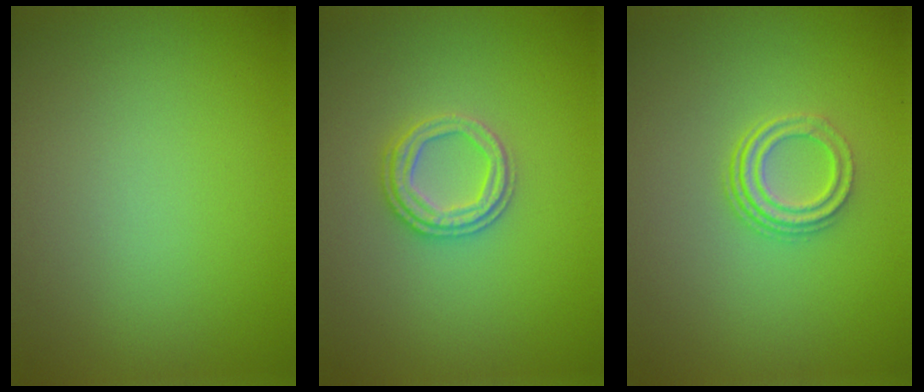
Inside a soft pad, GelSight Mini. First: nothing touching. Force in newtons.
{"total": 2.6, "press": 2.5, "slide": 0.7}
{"total": 3.1, "press": 2.3, "slide": 2.1}